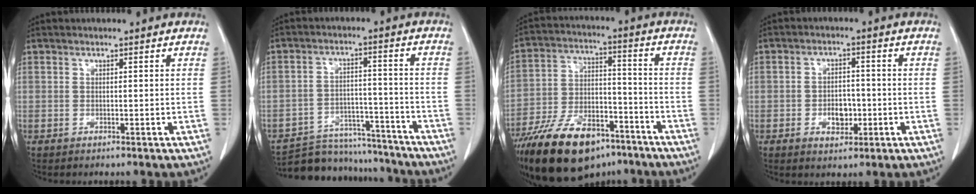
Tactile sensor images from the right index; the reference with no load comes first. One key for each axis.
{"total": 14.7, "fx": -13.7, "fy": 4.6, "fz": 2.5, "tx": -0.037, "ty": 0.022, "tz": -0.198}
{"total": 18.9, "fx": -13.2, "fy": 8.4, "fz": 10.6, "tx": -0.217, "ty": -0.001, "tz": -0.227}
{"total": 4.6, "fx": -1.2, "fy": 3.0, "fz": 3.2, "tx": -0.047, "ty": 0.006, "tz": -0.014}